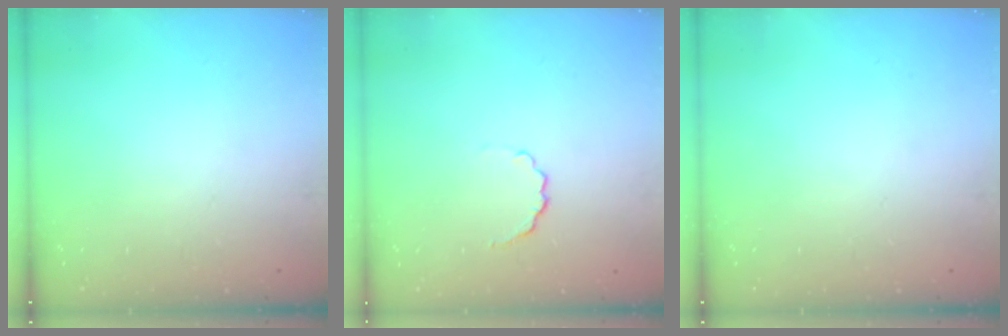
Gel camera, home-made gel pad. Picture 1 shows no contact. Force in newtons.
{"total": 3.2, "press": 3.1, "slide": 1.0}
{"total": 0.0}